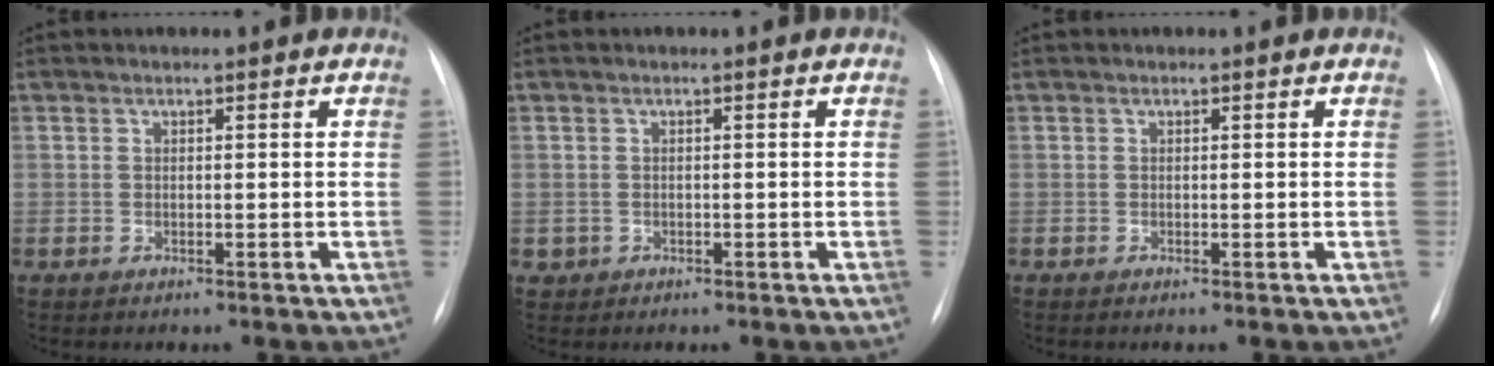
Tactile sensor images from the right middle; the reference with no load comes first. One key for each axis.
{"total": 0.9, "fx": -0.3, "fy": 0.9, "fz": 0.0, "tx": 0.000, "ty": 0.005, "tz": -0.003}
{"total": 0.0}